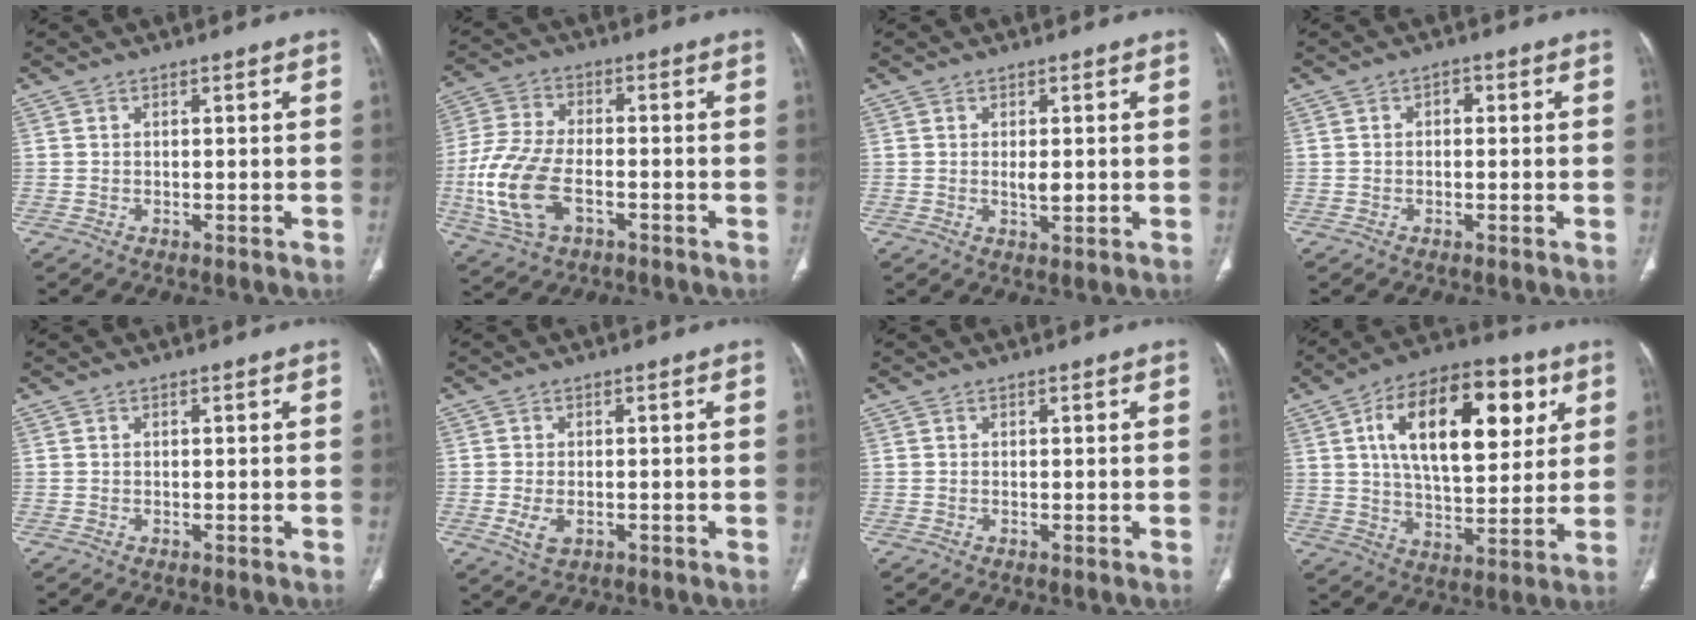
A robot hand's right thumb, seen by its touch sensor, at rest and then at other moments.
{"total": 14.0, "force": [-3.9, 7.8, 10.9], "torque": [-0.243, 0.012, -0.073]}
{"total": 2.7, "force": [0.0, 1.1, 2.5], "torque": [-0.041, -0.005, 0.002]}
{"total": 1.0, "force": [0.0, 0.7, 0.6], "torque": [-0.001, 0.006, -0.005]}
{"total": 0.0}
{"total": 3.6, "force": [-1.0, 2.1, 2.7], "torque": [-0.054, -0.003, -0.012]}
{"total": 0.0}
{"total": 22.3, "force": [7.2, 11.3, 17.8], "torque": [-0.245, -0.008, 0.110]}